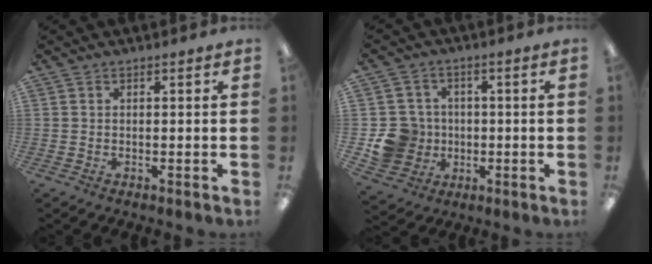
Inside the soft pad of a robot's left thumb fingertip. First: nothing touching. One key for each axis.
{"total": 10.1, "fx": -1.6, "fy": 9.6, "fz": 2.7, "tx": -0.057, "ty": 0.019, "tz": -0.017}